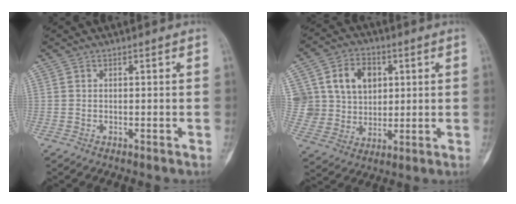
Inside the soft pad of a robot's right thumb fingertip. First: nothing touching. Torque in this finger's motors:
{"motor_torque": [1.17, 1.47, 0.71, -0.03, 0.05]}